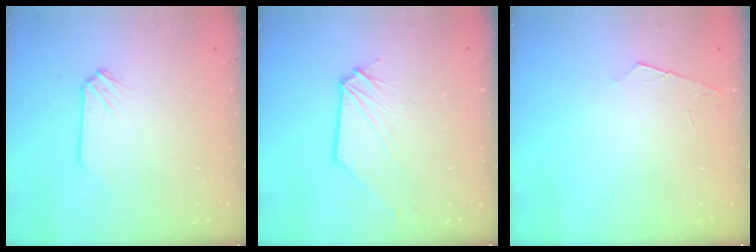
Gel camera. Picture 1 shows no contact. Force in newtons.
{"total": 1.1, "press": 1.1, "slide": 0.1}
{"total": 4.1, "press": 4.0, "slide": 0.5}